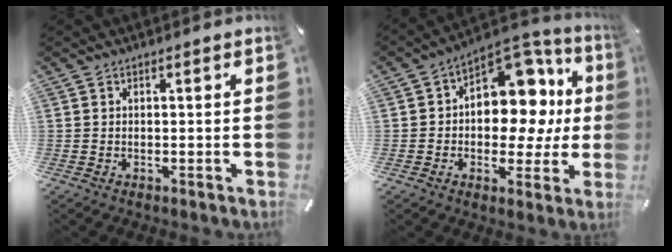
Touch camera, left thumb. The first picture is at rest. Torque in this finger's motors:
{"motor_torque": [2.20, 2.25, 0.44, -0.10, 0.13]}